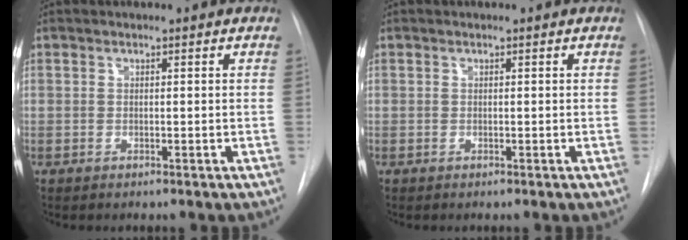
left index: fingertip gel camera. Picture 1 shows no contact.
{"total": 0.0}